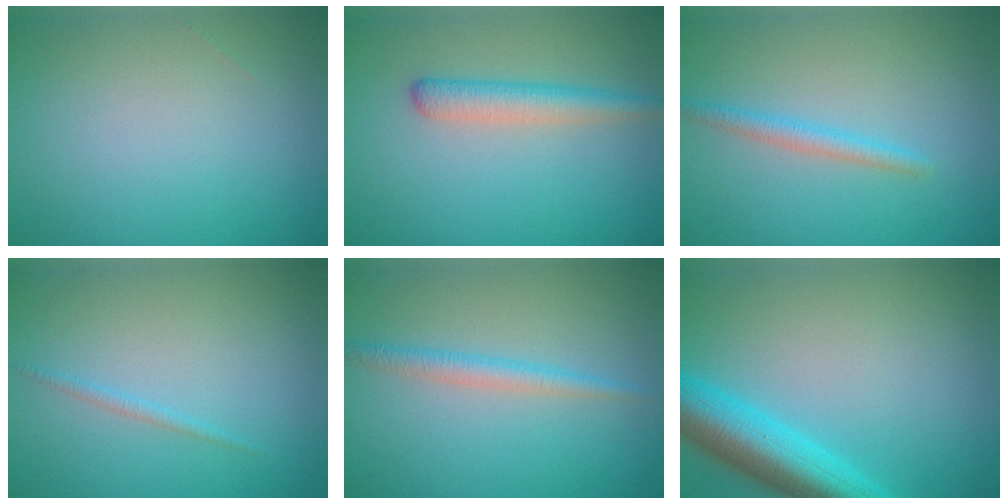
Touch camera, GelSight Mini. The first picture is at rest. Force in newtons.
{"total": 2.9, "press": 2.9, "slide": 0.1}
{"total": 1.8, "press": 1.8, "slide": 0.0}
{"total": 0.7, "press": 0.7, "slide": 0.0}
{"total": 2.0, "press": 2.0, "slide": 0.1}
{"total": 7.3, "press": 7.3, "slide": 0.3}